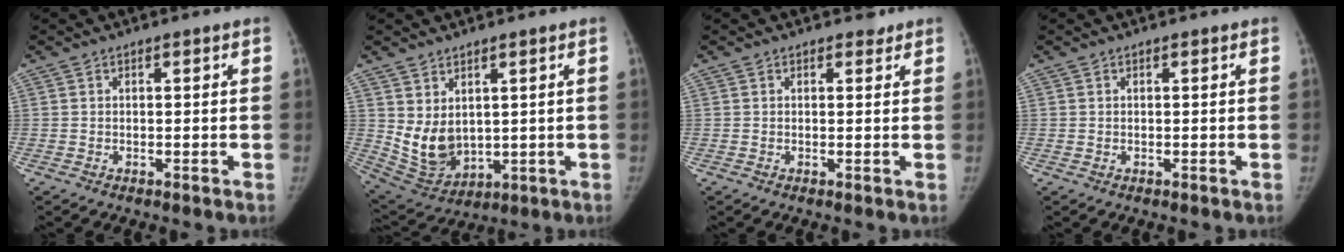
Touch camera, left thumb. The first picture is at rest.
{"total": 9.2, "force": [2.0, 6.6, 6.2], "torque": [-0.095, -0.025, 0.064]}
{"total": 1.1, "force": [0.9, 0.7, 0.1], "torque": [0.008, -0.006, 0.007]}
{"total": 0.0}